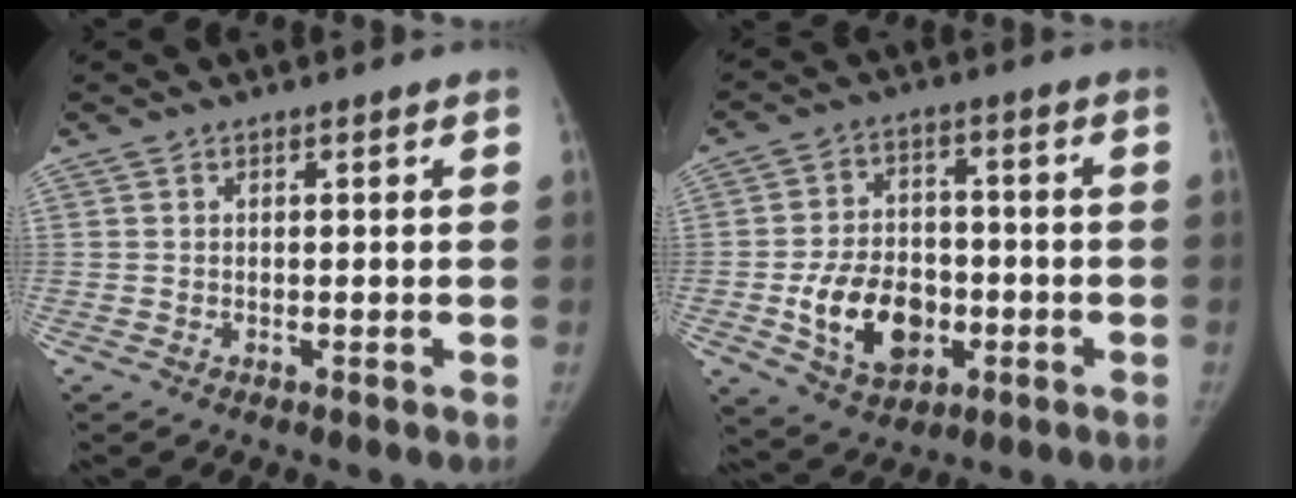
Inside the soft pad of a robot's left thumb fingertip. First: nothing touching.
{"total": 13.4, "force": [-3.5, 9.5, 8.9], "torque": [-0.121, 0.013, -0.052]}